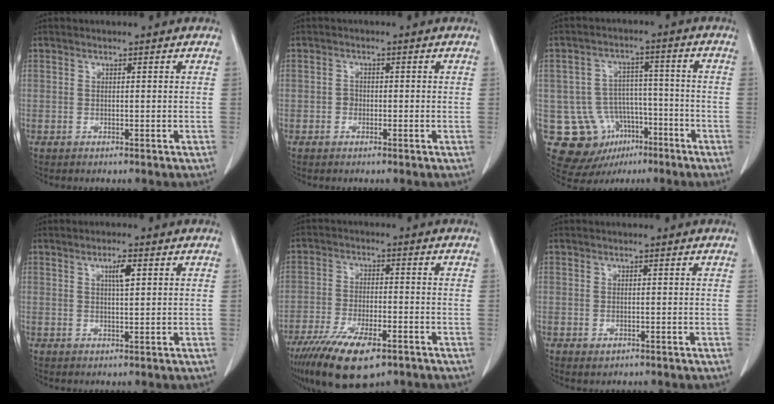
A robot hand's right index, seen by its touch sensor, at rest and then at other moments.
{"total": 1.2, "force": [-0.4, 1.0, 0.5], "torque": [-0.004, 0.006, -0.008]}
{"total": 11.8, "force": [-5.1, 10.1, 3.5], "torque": [-0.062, 0.042, -0.063]}
{"total": 2.7, "force": [1.1, 0.4, 2.5], "torque": [-0.043, -0.001, 0.018]}
{"total": 12.8, "force": [-8.3, 3.9, 8.9], "torque": [-0.162, -0.023, -0.138]}
{"total": 0.7, "force": [-0.2, 0.6, 0.4], "torque": [-0.010, 0.000, 0.003]}